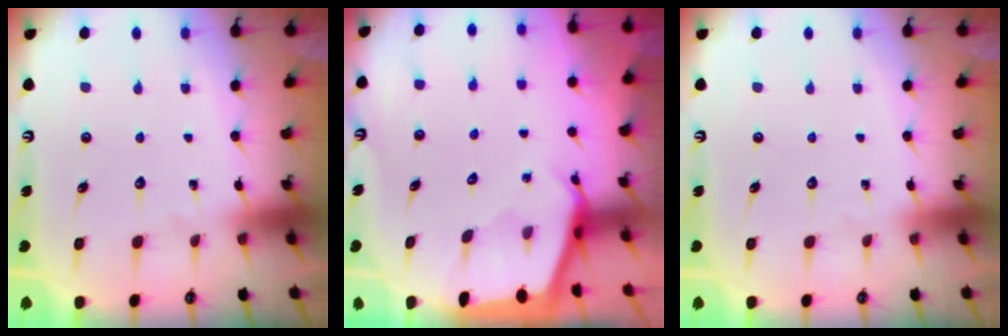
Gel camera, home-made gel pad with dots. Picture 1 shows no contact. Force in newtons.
{"total": 2.2, "press": 2.2, "slide": 0.3}
{"total": 0.0}